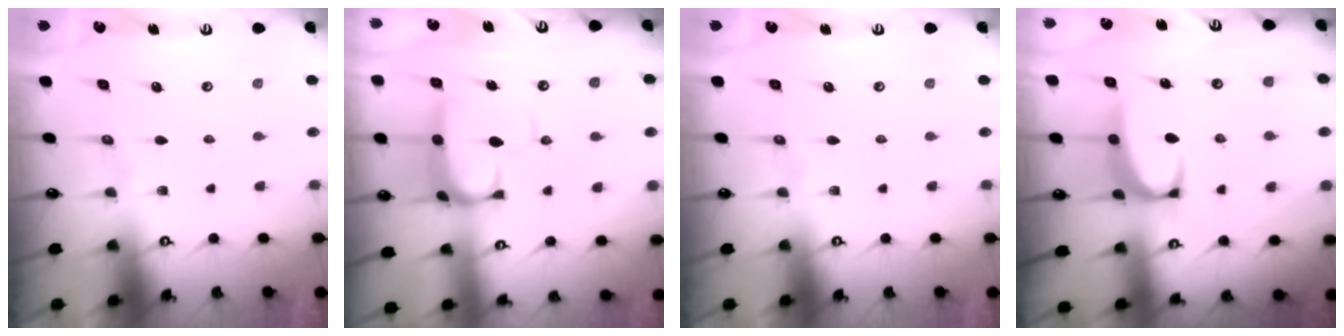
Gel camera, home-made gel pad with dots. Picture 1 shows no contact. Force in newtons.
{"total": 8.1, "press": 8.0, "slide": 1.2}
{"total": 0.0}
{"total": 3.6, "press": 3.5, "slide": 0.7}